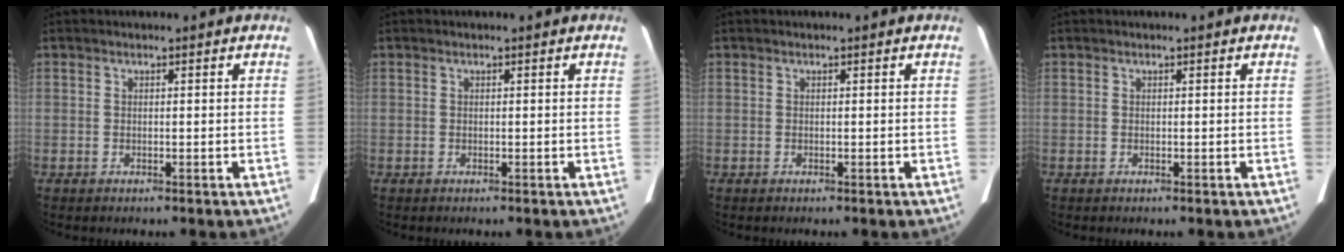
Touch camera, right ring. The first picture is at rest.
{"total": 0.0}
{"total": 0.0}
{"total": 0.0}